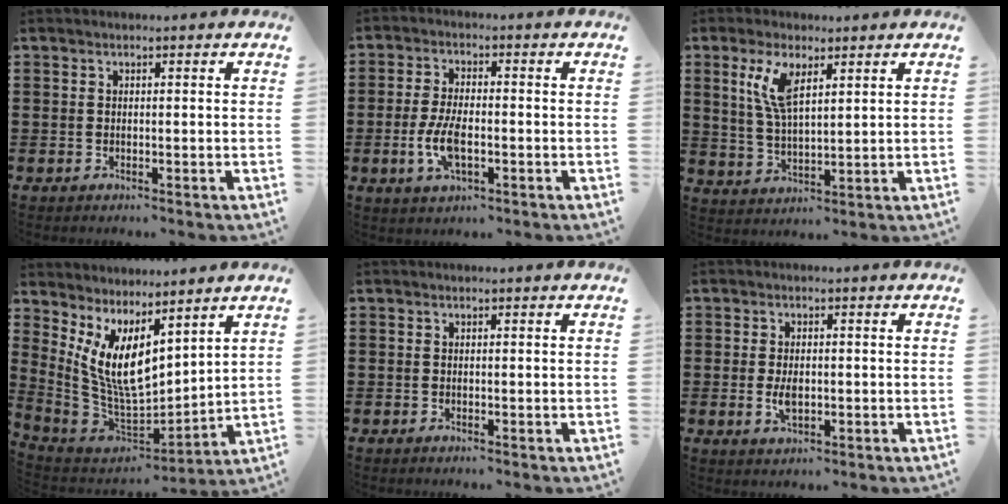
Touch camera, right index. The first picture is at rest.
{"total": 5.9, "force": [-1.5, 2.6, 5.1], "torque": [-0.113, -0.002, -0.030]}
{"total": 6.9, "force": [3.1, 2.5, 5.6], "torque": [-0.120, 0.005, 0.054]}
{"total": 9.4, "force": [4.6, 3.9, 7.2], "torque": [-0.177, -0.038, 0.085]}
{"total": 0.0}
{"total": 2.5, "force": [-0.3, 1.0, 2.2], "torque": [-0.047, -0.003, -0.007]}